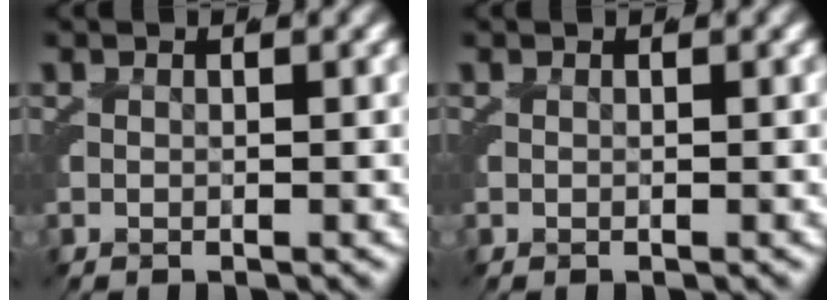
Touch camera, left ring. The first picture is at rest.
{"total": 0.0}